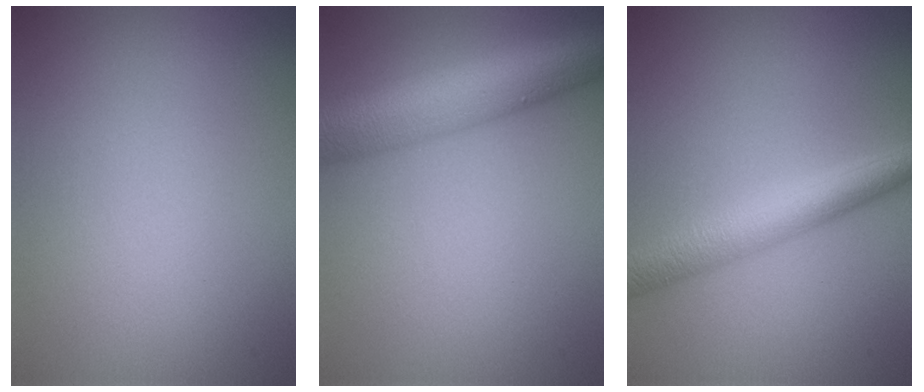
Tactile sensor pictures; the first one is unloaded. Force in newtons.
{"total": 9.1, "press": 9.1, "slide": 0.2}
{"total": 4.3, "press": 4.3, "slide": 0.2}